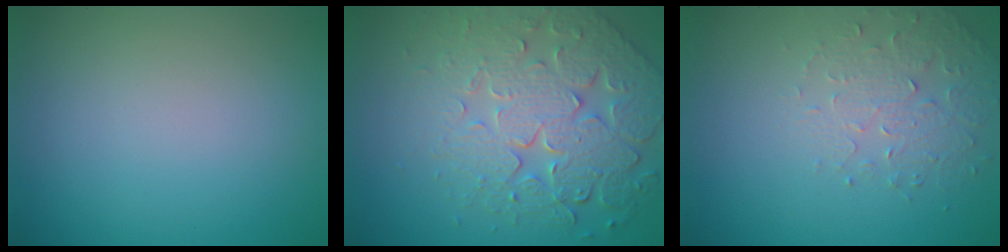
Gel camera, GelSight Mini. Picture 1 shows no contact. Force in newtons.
{"total": 7.8, "press": 5.7, "slide": 5.4}
{"total": 1.9, "press": 1.5, "slide": 1.1}